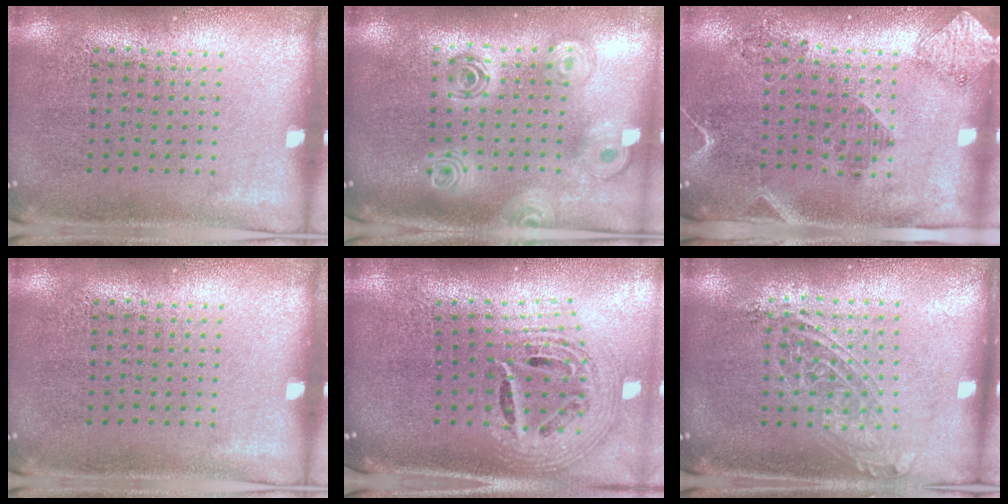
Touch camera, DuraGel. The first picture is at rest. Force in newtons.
{"total": 2.2, "press": 1.8, "slide": 1.4}
{"total": 1.9, "press": 1.6, "slide": 0.9}
{"total": 0.0}
{"total": 2.7, "press": 1.9, "slide": 1.9}
{"total": 1.6, "press": 1.3, "slide": 0.9}